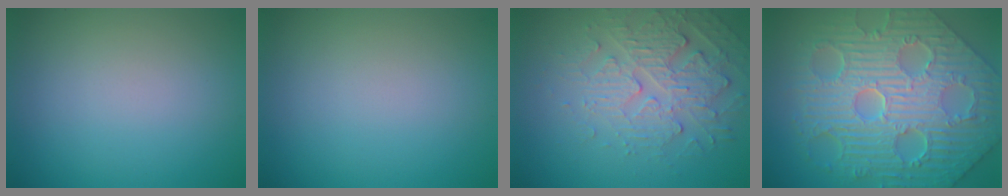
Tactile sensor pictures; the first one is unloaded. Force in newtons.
{"total": 0.0}
{"total": 4.0, "press": 3.6, "slide": 1.8}
{"total": 11.8, "press": 8.1, "slide": 8.5}